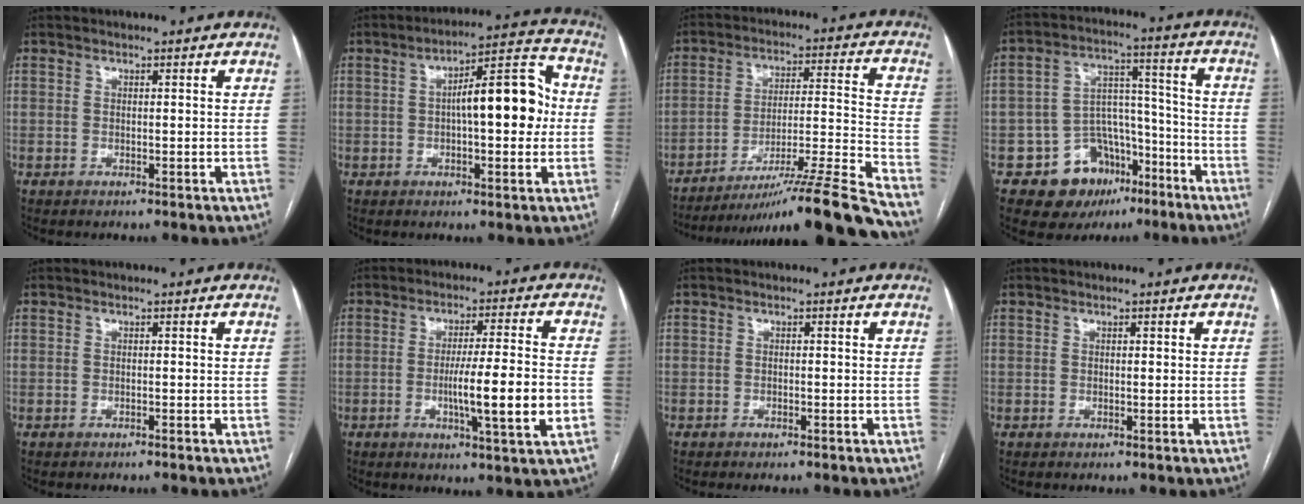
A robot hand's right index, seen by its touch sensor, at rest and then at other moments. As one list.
[{"total": 11.8, "force": [0.3, 3.1, 11.4], "torque": [-0.172, 0.034, 0.005]}, {"total": 22.4, "force": [-19.2, -2.8, 11.2], "torque": [-0.128, -0.013, -0.298]}, {"total": 11.7, "force": [-6.8, 8.4, 4.5], "torque": [-0.056, 0.049, -0.099]}, {"total": 0.5, "force": [-0.5, -0.1, 0.2], "torque": [-0.005, 0.000, -0.010]}, {"total": 10.7, "force": [-2.3, -0.2, 10.4], "torque": [-0.170, -0.009, -0.040]}, {"total": 1.0, "force": [-0.8, 0.1, 0.5], "torque": [-0.011, -0.002, -0.011]}, {"total": 0.0}]